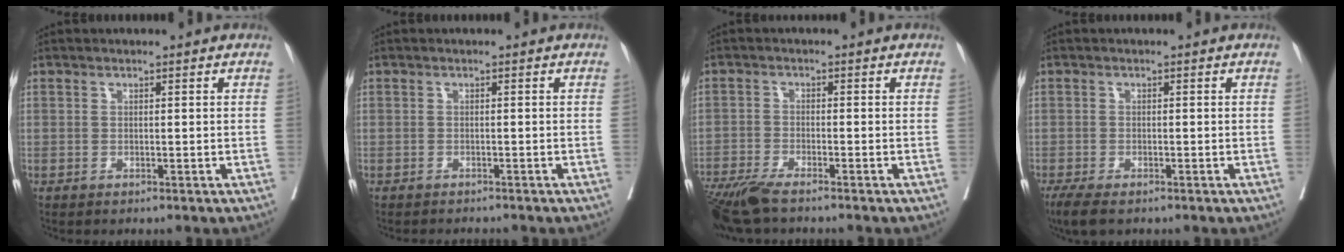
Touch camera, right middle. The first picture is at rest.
{"total": 2.6, "force": [-2.6, 0.3, 0.5], "torque": [-0.011, -0.008, -0.035]}
{"total": 7.2, "force": [-5.9, 0.6, 4.0], "torque": [-0.069, -0.019, -0.109]}
{"total": 4.2, "force": [-3.1, 1.3, 2.6], "torque": [-0.052, -0.013, -0.048]}